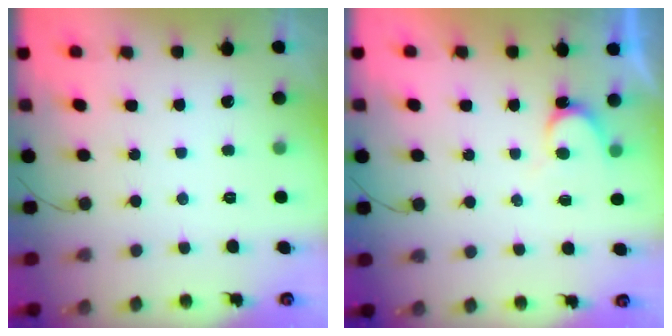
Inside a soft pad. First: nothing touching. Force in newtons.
{"total": 5.6, "press": 5.6, "slide": 0.4}